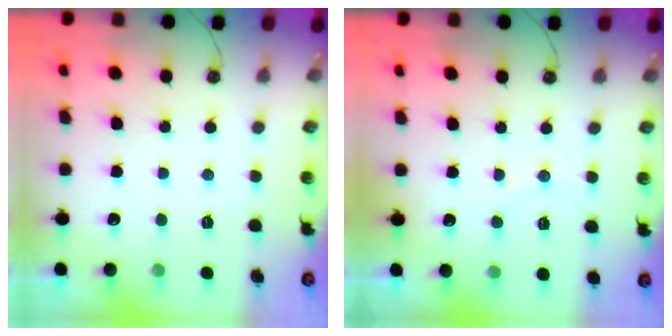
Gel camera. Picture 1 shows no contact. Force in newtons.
{"total": 4.7, "press": 4.5, "slide": 1.0}